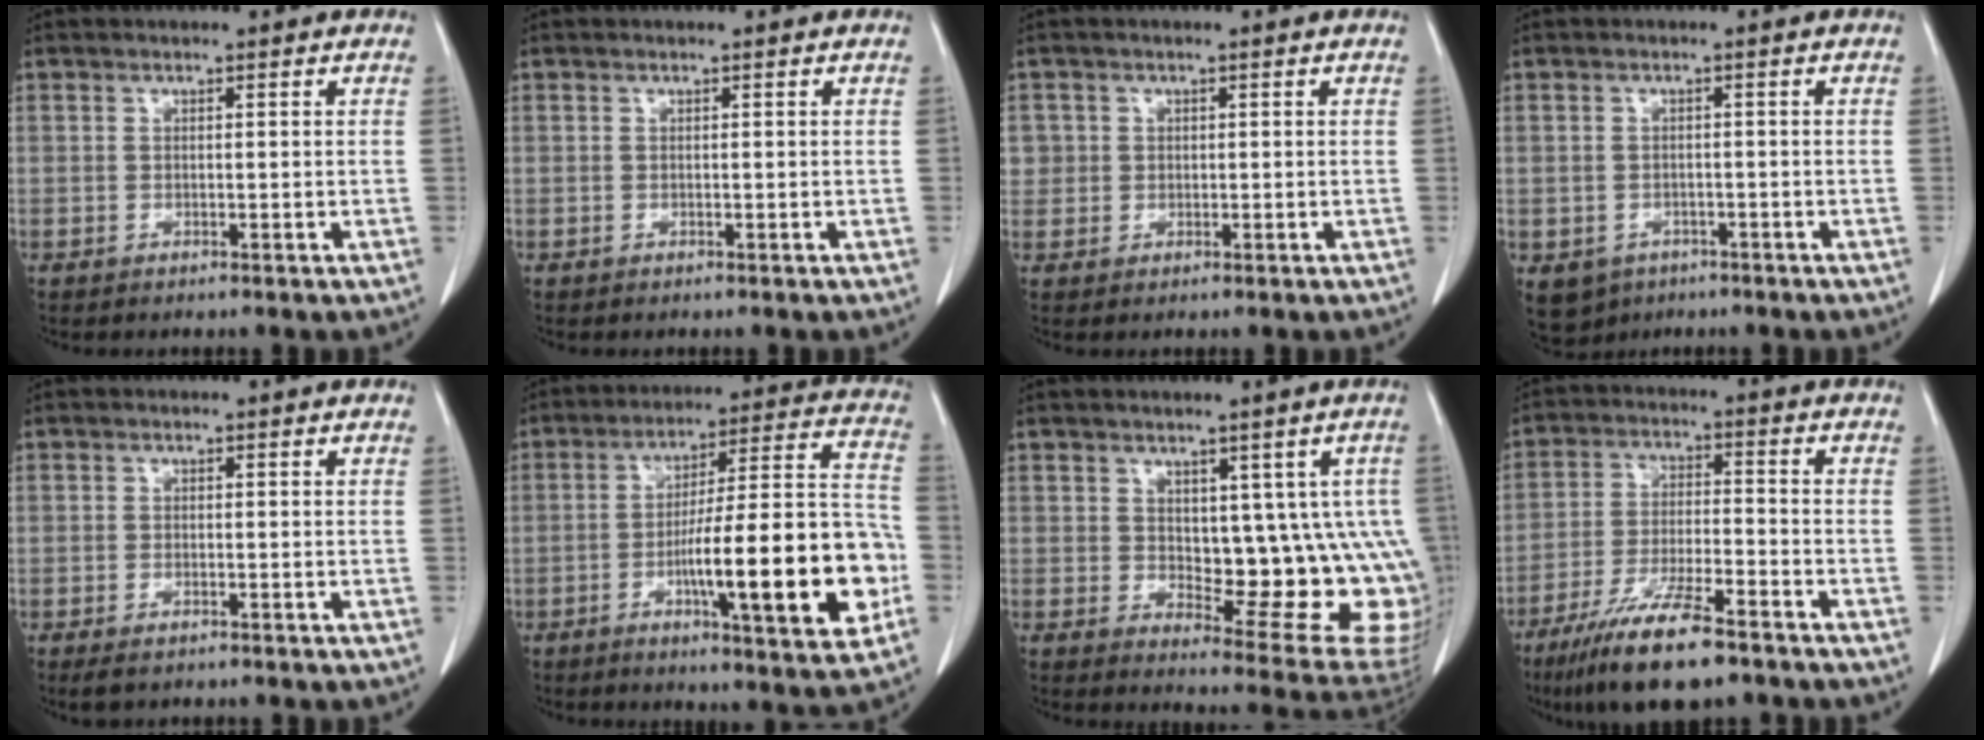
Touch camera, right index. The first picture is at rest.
{"total": 0.0}
{"total": 2.6, "force": [0.6, 2.5, 0.1], "torque": [0.017, 0.003, 0.008]}
{"total": 5.4, "force": [-2.9, 4.4, 1.2], "torque": [-0.020, 0.002, -0.035]}
{"total": 2.3, "force": [-1.6, 0.8, 1.4], "torque": [-0.024, -0.004, -0.017]}
{"total": 21.2, "force": [-5.8, 2.6, 20.2], "torque": [-0.268, 0.016, -0.081]}
{"total": 14.5, "force": [1.0, 6.6, 12.9], "torque": [-0.122, 0.002, 0.030]}
{"total": 12.7, "force": [-9.1, 1.9, 8.7], "torque": [-0.162, -0.030, -0.158]}